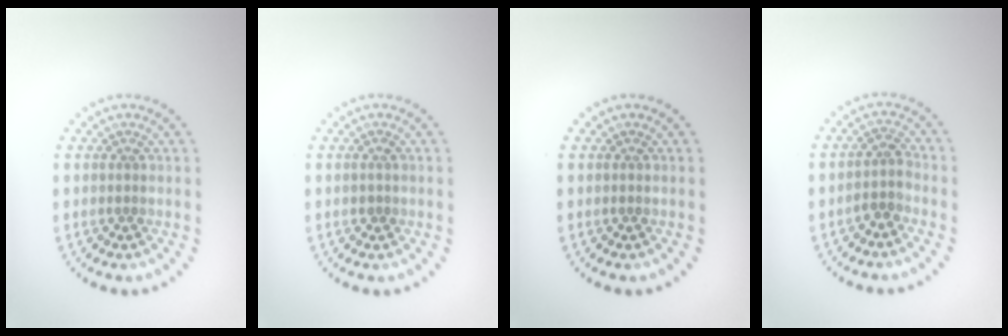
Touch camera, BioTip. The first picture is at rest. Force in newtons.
{"total": 0.7, "press": 0.7, "slide": 0.1}
{"total": 0.0}
{"total": 1.9, "press": 1.5, "slide": 1.1}